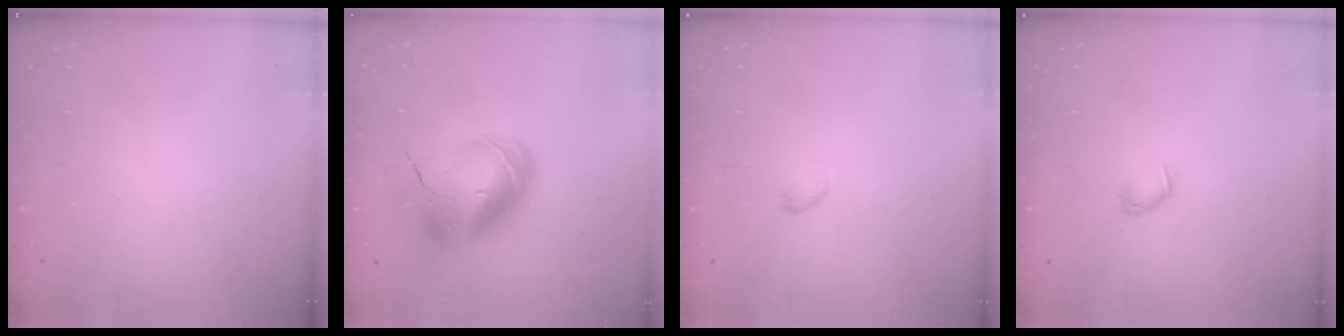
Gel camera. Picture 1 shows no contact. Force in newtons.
{"total": 12.9, "press": 12.6, "slide": 2.5}
{"total": 2.8, "press": 2.7, "slide": 0.5}
{"total": 3.3, "press": 3.2, "slide": 0.7}